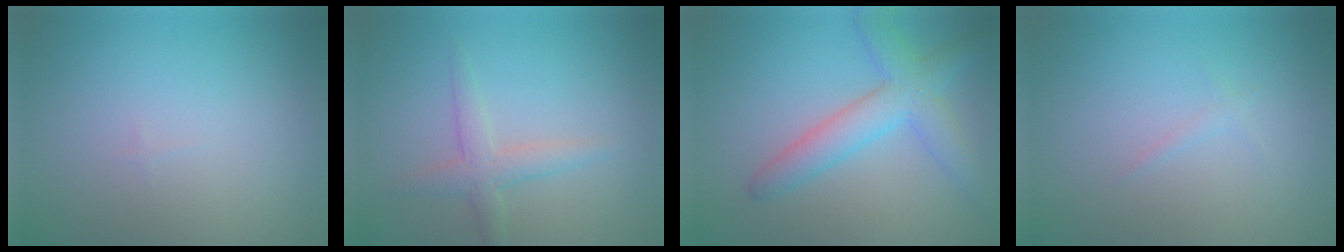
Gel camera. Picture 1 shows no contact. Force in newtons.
{"total": 2.4, "press": 2.4, "slide": 0.1}
{"total": 4.6, "press": 4.6, "slide": 0.2}
{"total": 0.6, "press": 0.6, "slide": 0.1}